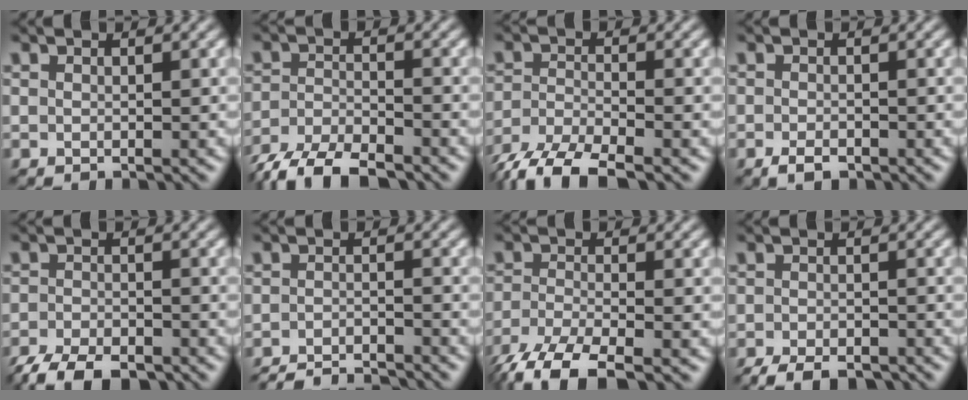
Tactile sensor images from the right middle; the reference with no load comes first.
{"total": 6.8, "force": [-5.6, 2.1, 3.3], "torque": [-0.060, -0.011, -0.107]}
{"total": 6.5, "force": [-5.0, 1.9, 3.7], "torque": [-0.071, -0.012, -0.098]}
{"total": 1.7, "force": [-1.1, 0.8, 1.1], "torque": [-0.018, -0.002, -0.020]}
{"total": 6.1, "force": [-4.8, 2.2, 3.1], "torque": [-0.048, -0.010, -0.092]}
{"total": 5.2, "force": [-4.9, 0.7, 1.8], "torque": [-0.027, -0.008, -0.082]}
{"total": 6.7, "force": [-4.8, 1.9, 4.3], "torque": [-0.086, -0.016, -0.100]}
{"total": 4.9, "force": [-3.9, 1.7, 2.4], "torque": [-0.033, -0.008, -0.068]}